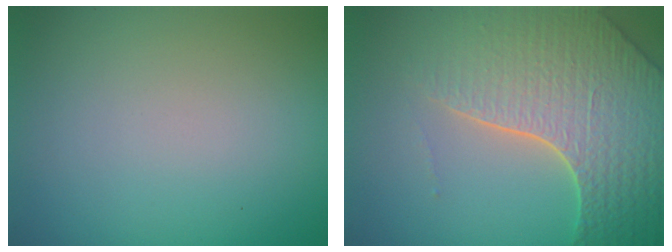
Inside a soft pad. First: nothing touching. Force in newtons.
{"total": 6.6, "press": 5.3, "slide": 3.8}